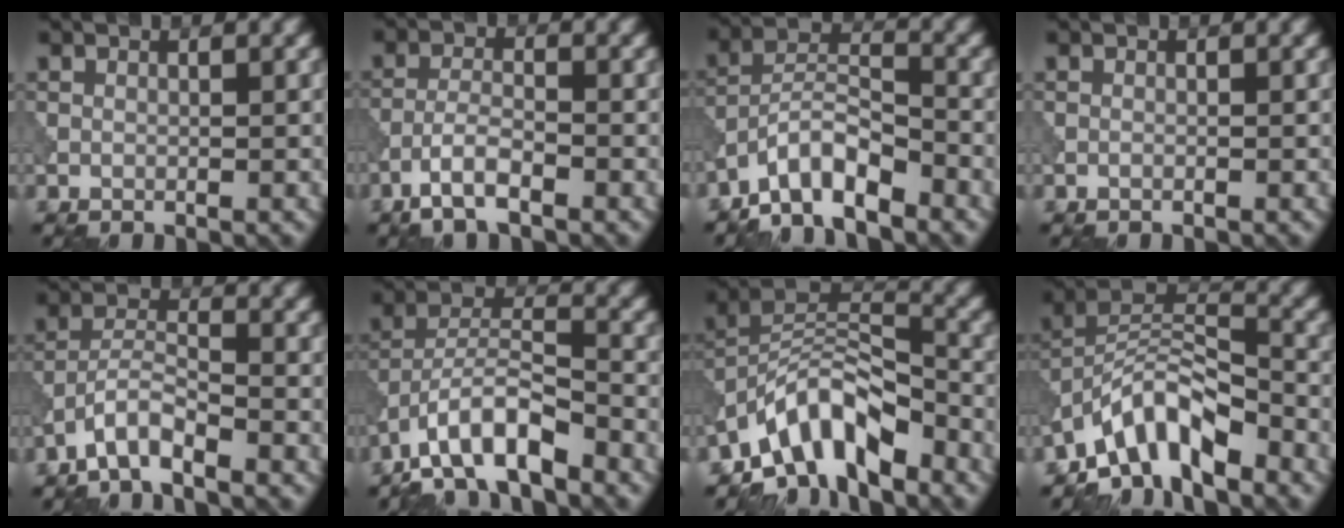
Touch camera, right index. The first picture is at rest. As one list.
[{"total": 3.4, "force": [-2.3, 0.9, 2.4], "torque": [-0.051, 0.005, -0.052]}, {"total": 5.7, "force": [-4.6, 1.5, 2.9], "torque": [-0.046, 0.007, -0.092]}, {"total": 0.0}, {"total": 3.6, "force": [-2.8, 0.7, 2.0], "torque": [-0.040, 0.010, -0.064]}, {"total": 7.4, "force": [-5.5, 2.3, 4.5], "torque": [-0.072, 0.009, -0.108]}, {"total": 8.3, "force": [-5.9, 3.4, 4.7], "torque": [-0.064, 0.006, -0.121]}, {"total": 7.2, "force": [-5.4, 2.6, 3.9], "torque": [-0.053, 0.008, -0.110]}]